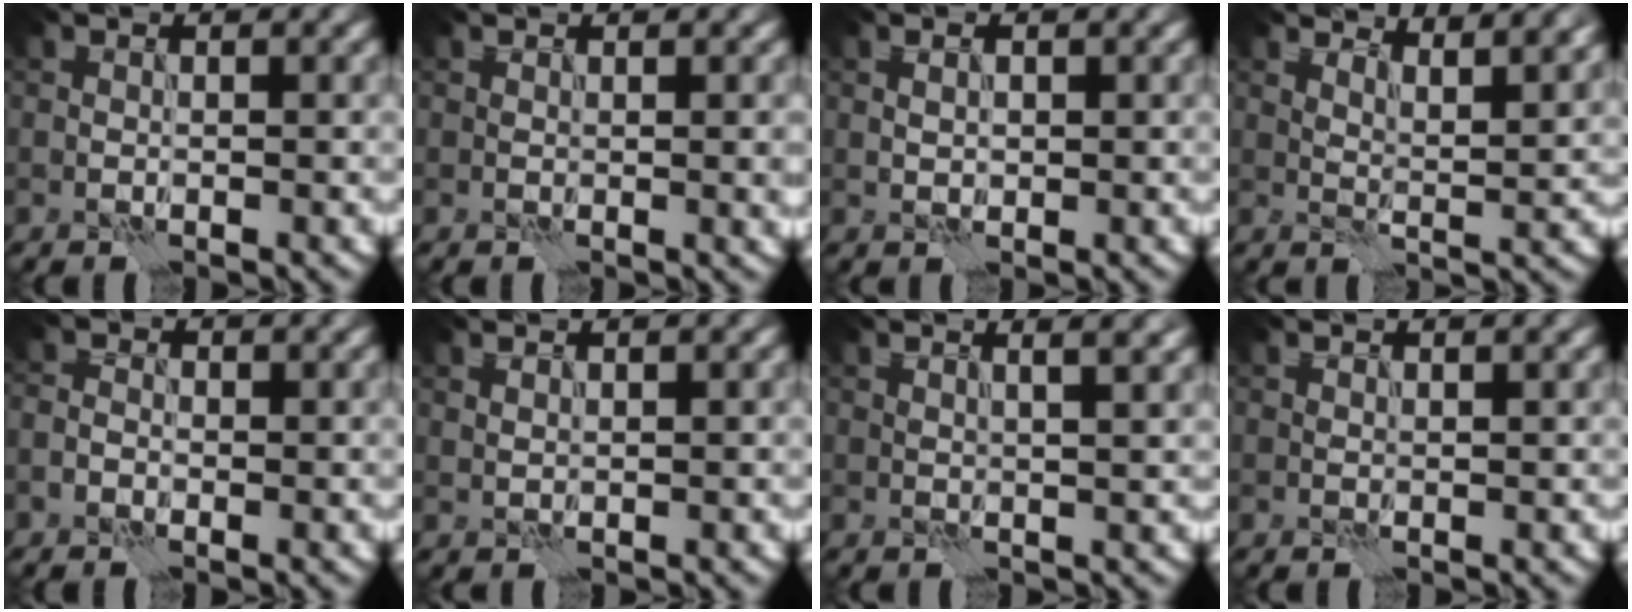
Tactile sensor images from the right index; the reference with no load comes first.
{"total": 1.5, "force": [0.5, 0.5, 1.3], "torque": [-0.008, -0.001, 0.008]}
{"total": 0.6, "force": [0.1, 0.4, 0.4], "torque": [-0.012, -0.001, 0.006]}
{"total": 6.7, "force": [5.4, 1.9, 3.4], "torque": [-0.035, 0.005, 0.066]}
{"total": 1.6, "force": [-0.8, 1.3, 0.6], "torque": [0.000, 0.001, -0.015]}
{"total": 0.9, "force": [0.8, 0.3, 0.4], "torque": [-0.005, -0.003, 0.011]}
{"total": 3.9, "force": [2.3, 1.3, 2.9], "torque": [-0.023, 0.019, 0.012]}
{"total": 0.9, "force": [0.7, 0.3, 0.5], "torque": [-0.005, -0.001, 0.008]}